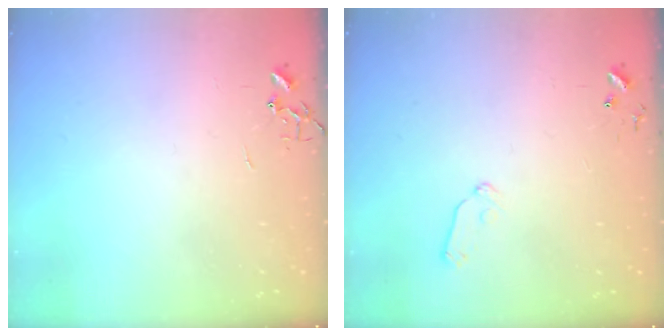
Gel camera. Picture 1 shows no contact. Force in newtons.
{"total": 6.5, "press": 6.4, "slide": 1.0}